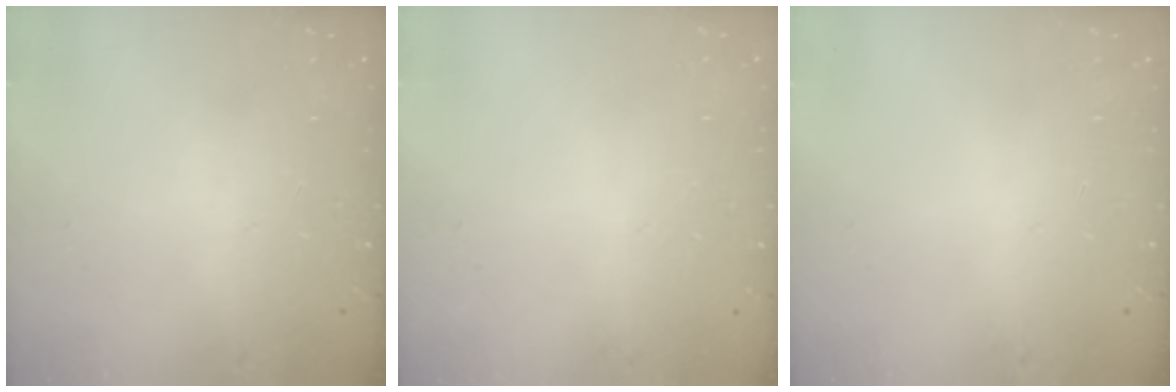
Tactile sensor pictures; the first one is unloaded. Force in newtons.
{"total": 0.0}
{"total": 0.0}